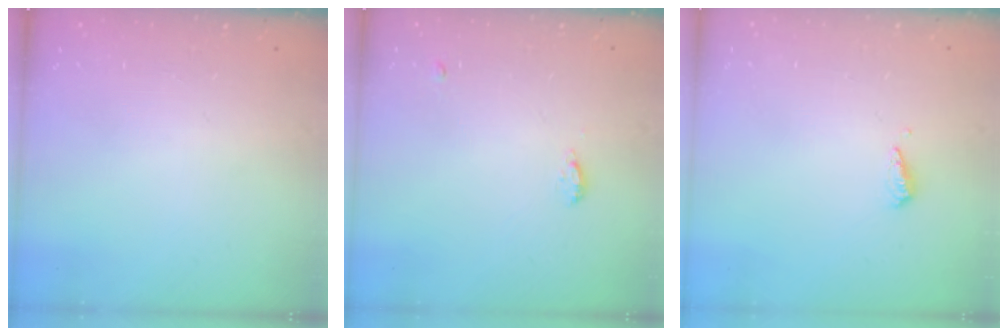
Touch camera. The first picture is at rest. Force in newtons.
{"total": 8.1, "press": 5.6, "slide": 5.8}
{"total": 3.0, "press": 3.0, "slide": 0.2}